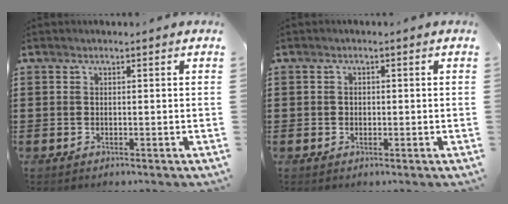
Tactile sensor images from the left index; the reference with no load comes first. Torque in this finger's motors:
{"motor_torque": [-0.21, 0.08, -0.01, -0.01]}